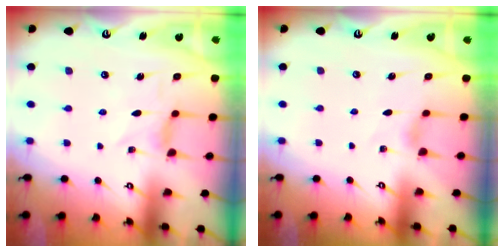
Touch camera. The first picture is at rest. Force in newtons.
{"total": 0.6, "press": 0.6, "slide": 0.2}